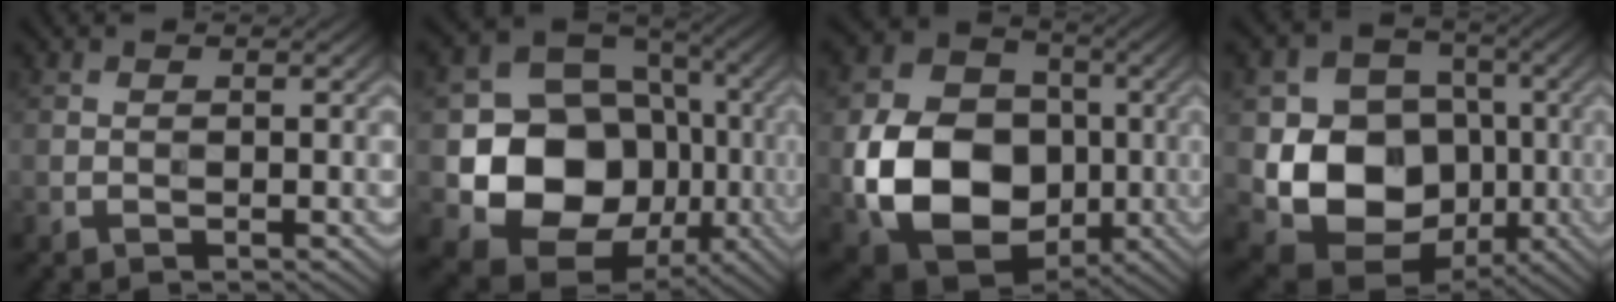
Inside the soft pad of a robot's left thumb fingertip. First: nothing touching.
{"total": 14.1, "force": [-2.2, 11.7, 7.5], "torque": [-0.137, -0.034, -0.041]}
{"total": 14.7, "force": [-2.3, 11.4, 9.0], "torque": [-0.193, -0.020, -0.044]}
{"total": 12.5, "force": [-1.8, 10.2, 6.9], "torque": [-0.140, -0.018, -0.042]}